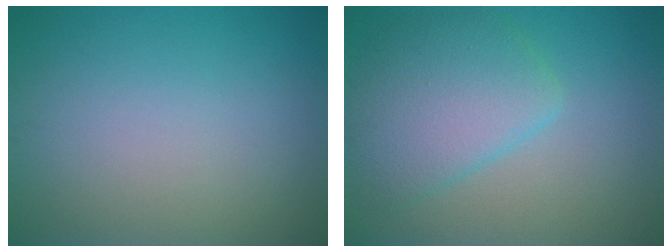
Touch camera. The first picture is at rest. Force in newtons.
{"total": 5.2, "press": 5.2, "slide": 0.4}